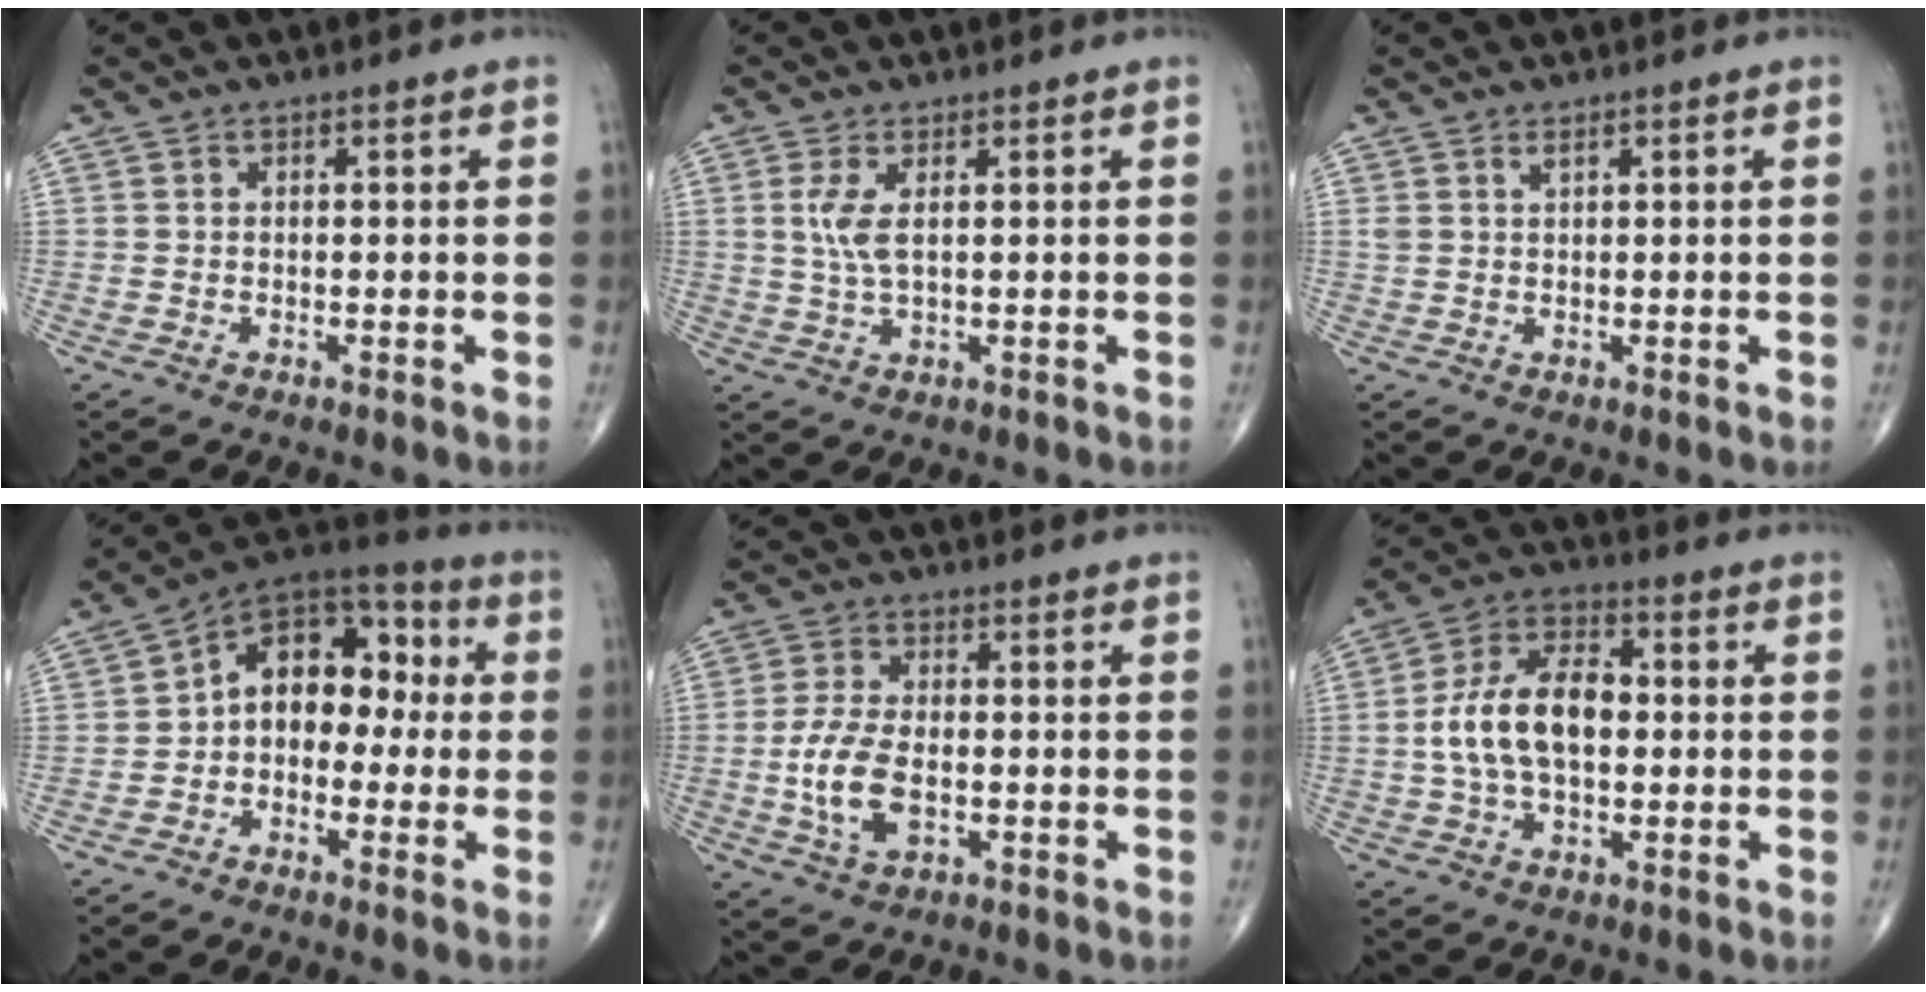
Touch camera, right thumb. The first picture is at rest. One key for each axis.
{"total": 4.0, "fx": 1.0, "fy": 1.2, "fz": 3.7, "tx": -0.094, "ty": -0.004, "tz": 0.025}
{"total": 1.3, "fx": 0.9, "fy": 0.4, "fz": 0.8, "tx": -0.014, "ty": 0.002, "tz": 0.020}
{"total": 13.1, "fx": -0.1, "fy": 9.2, "fz": 9.3, "tx": -0.092, "ty": 0.051, "tz": -0.023}
{"total": 8.7, "fx": -1.5, "fy": 4.5, "fz": 7.3, "tx": -0.152, "ty": 0.002, "tz": -0.028}
{"total": 13.1, "fx": 0.0, "fy": 7.5, "fz": 10.7, "tx": -0.196, "ty": 0.026, "tz": -0.007}